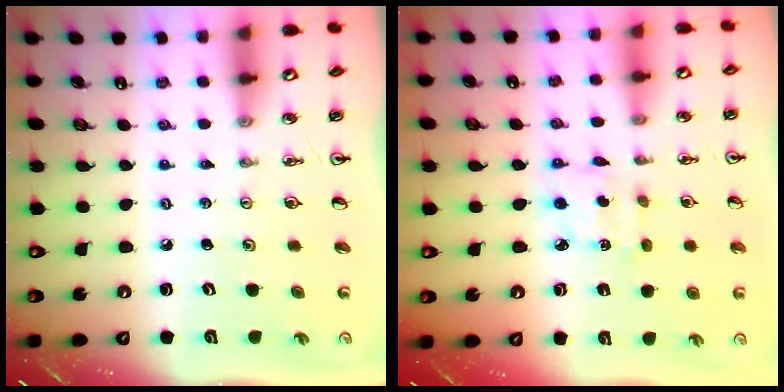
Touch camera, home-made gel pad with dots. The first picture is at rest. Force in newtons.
{"total": 2.5, "press": 2.5, "slide": 0.1}